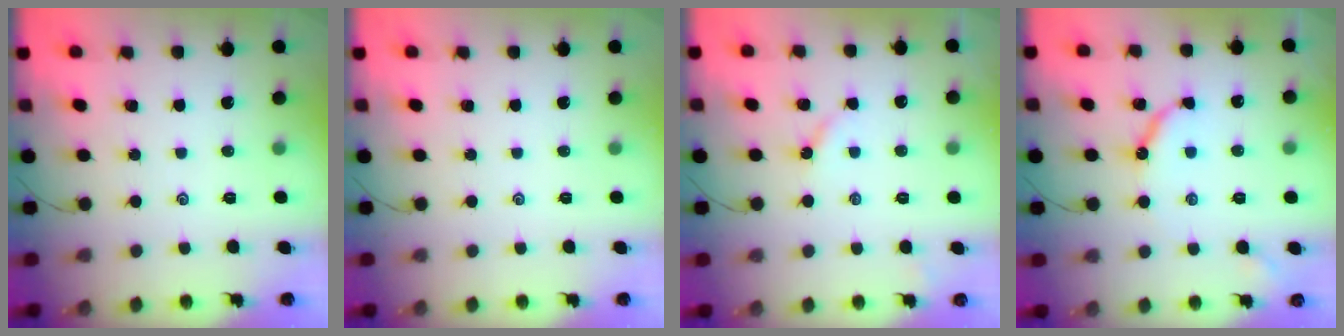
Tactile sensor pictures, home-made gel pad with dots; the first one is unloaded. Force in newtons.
{"total": 0.0}
{"total": 2.5, "press": 2.4, "slide": 0.5}
{"total": 8.3, "press": 8.2, "slide": 0.8}